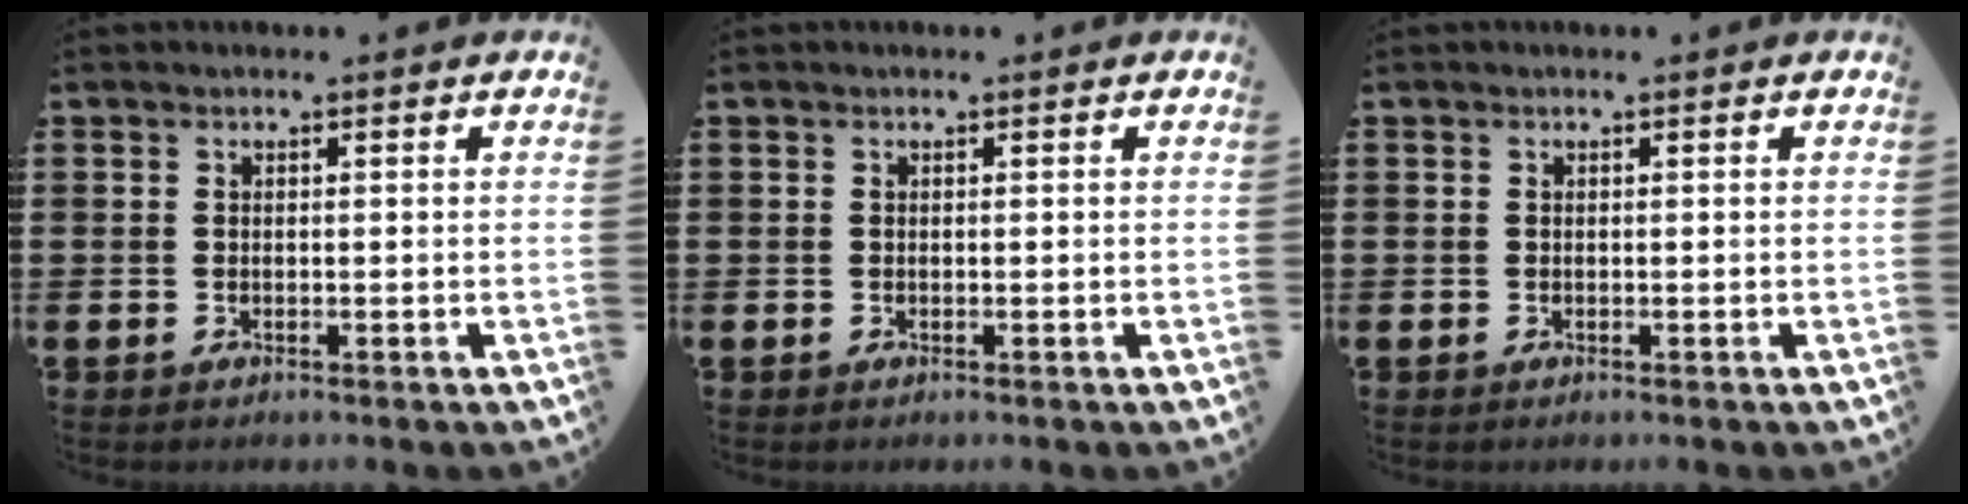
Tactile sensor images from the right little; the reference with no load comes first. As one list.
[{"total": 0.0}, {"total": 0.0}]